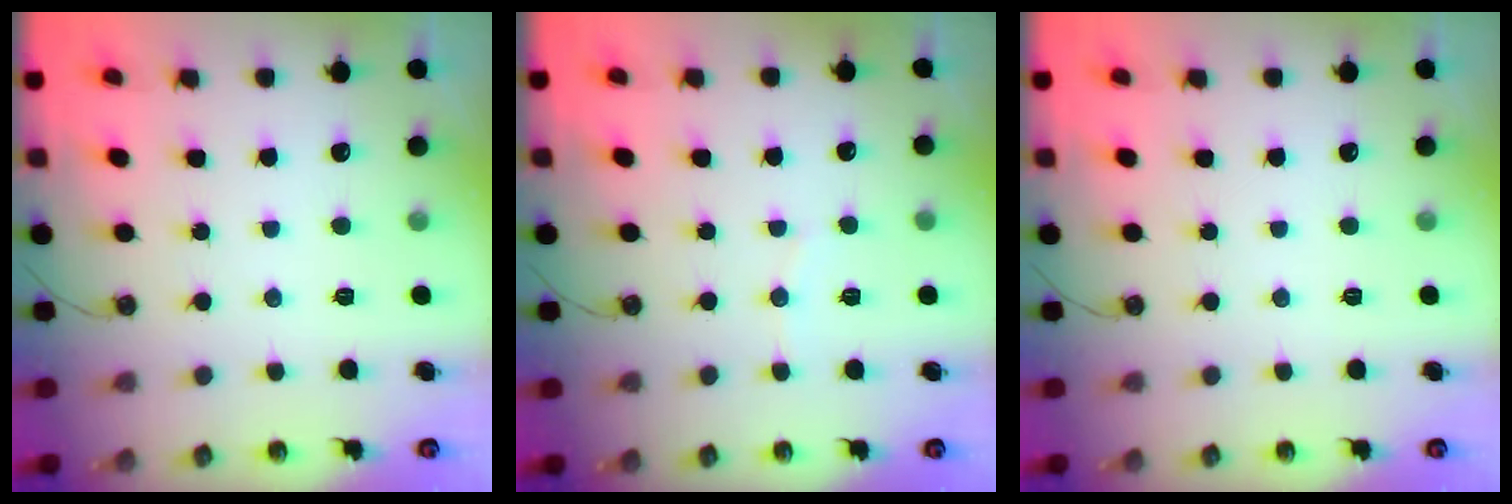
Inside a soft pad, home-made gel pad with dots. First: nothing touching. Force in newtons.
{"total": 3.7, "press": 3.6, "slide": 0.6}
{"total": 0.0}